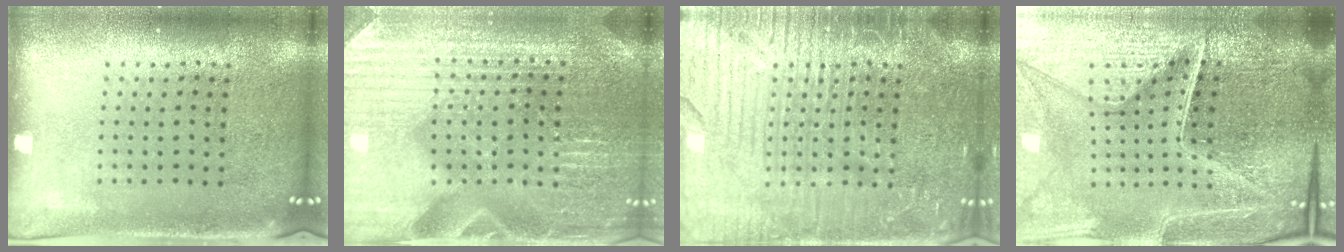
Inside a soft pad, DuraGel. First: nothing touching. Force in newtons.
{"total": 4.4, "press": 4.3, "slide": 1.2}
{"total": 7.2, "press": 7.1, "slide": 0.9}
{"total": 6.6, "press": 5.9, "slide": 3.0}